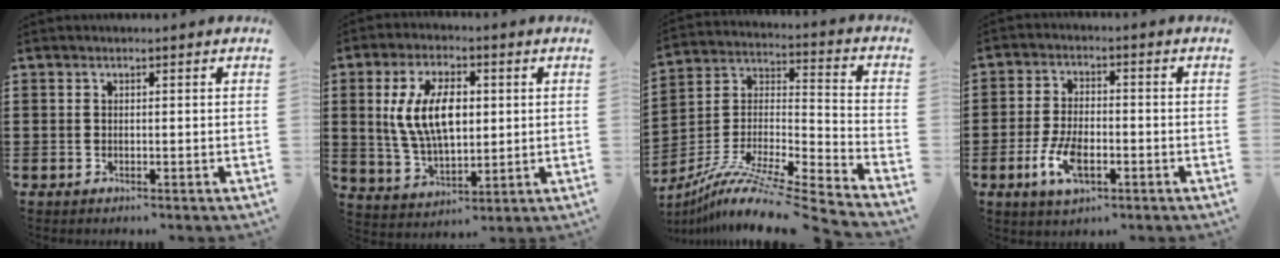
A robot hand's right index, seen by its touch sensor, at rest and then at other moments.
{"total": 10.3, "force": [1.6, 5.3, 8.7], "torque": [-0.190, 0.010, 0.025]}
{"total": 10.3, "force": [-8.5, 0.6, 5.8], "torque": [-0.101, 0.005, -0.168]}
{"total": 6.6, "force": [-2.6, 3.1, 5.3], "torque": [-0.121, -0.004, -0.051]}